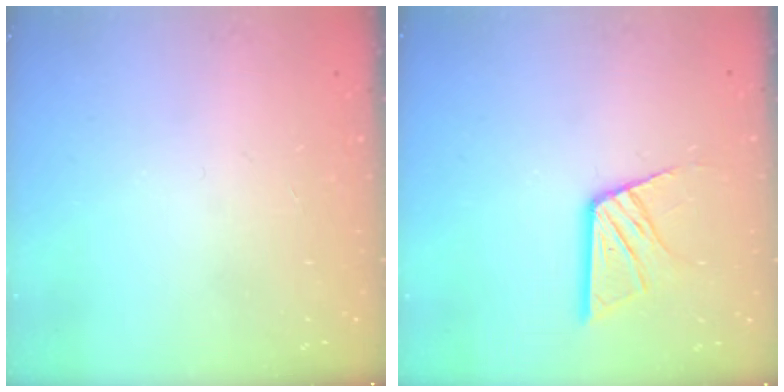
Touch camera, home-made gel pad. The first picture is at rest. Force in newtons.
{"total": 12.3, "press": 12.3, "slide": 1.4}